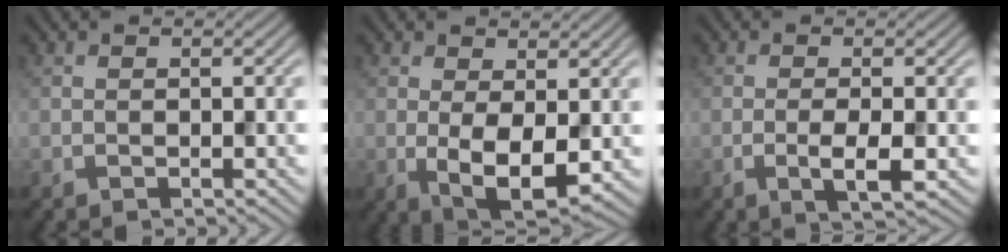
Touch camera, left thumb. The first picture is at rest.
{"total": 6.4, "force": [-0.3, 3.3, 5.5], "torque": [-0.116, -0.010, 0.003]}
{"total": 3.2, "force": [-1.2, 0.6, 2.9], "torque": [-0.063, -0.004, -0.020]}